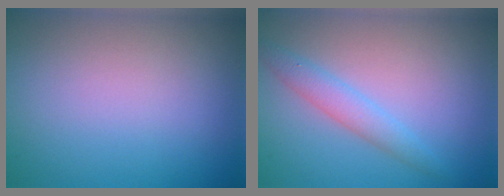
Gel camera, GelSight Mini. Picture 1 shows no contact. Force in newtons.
{"total": 2.3, "press": 2.3, "slide": 0.1}